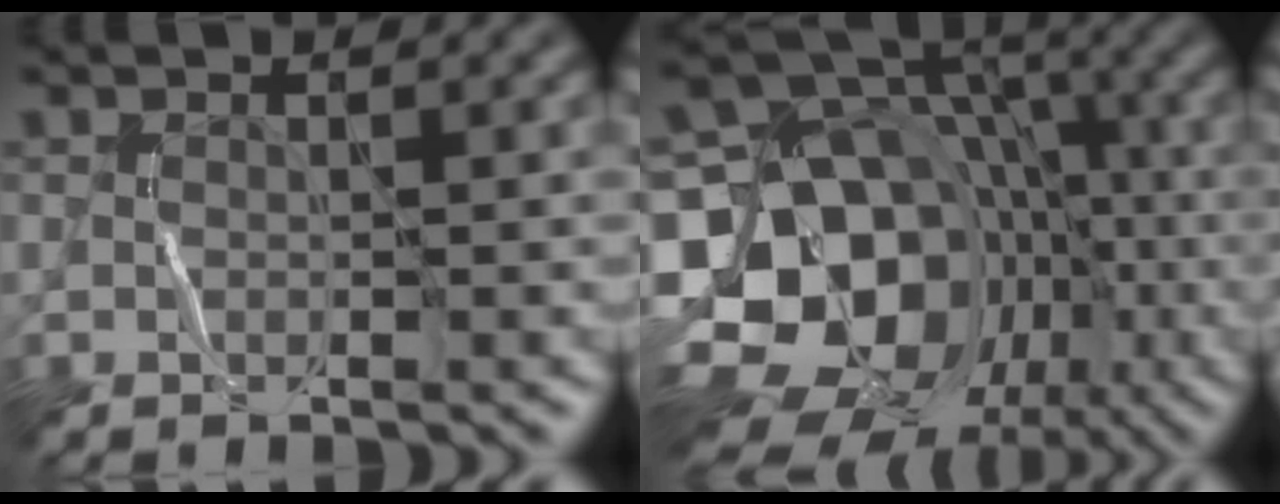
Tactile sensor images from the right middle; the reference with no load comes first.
{"total": 19.8, "force": [-8.0, 15.6, 9.3], "torque": [-0.167, -0.010, -0.134]}